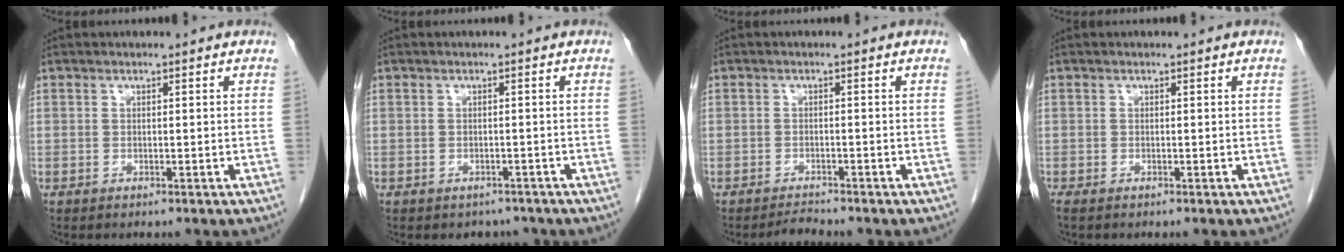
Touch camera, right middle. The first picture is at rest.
{"total": 2.6, "force": [-2.2, 1.5, 0.1], "torque": [-0.006, 0.004, -0.029]}
{"total": 1.4, "force": [-1.4, -0.3, 0.0], "torque": [-0.004, -0.011, -0.022]}
{"total": 0.7, "force": [-0.6, 0.2, 0.3], "torque": [-0.007, -0.002, -0.011]}